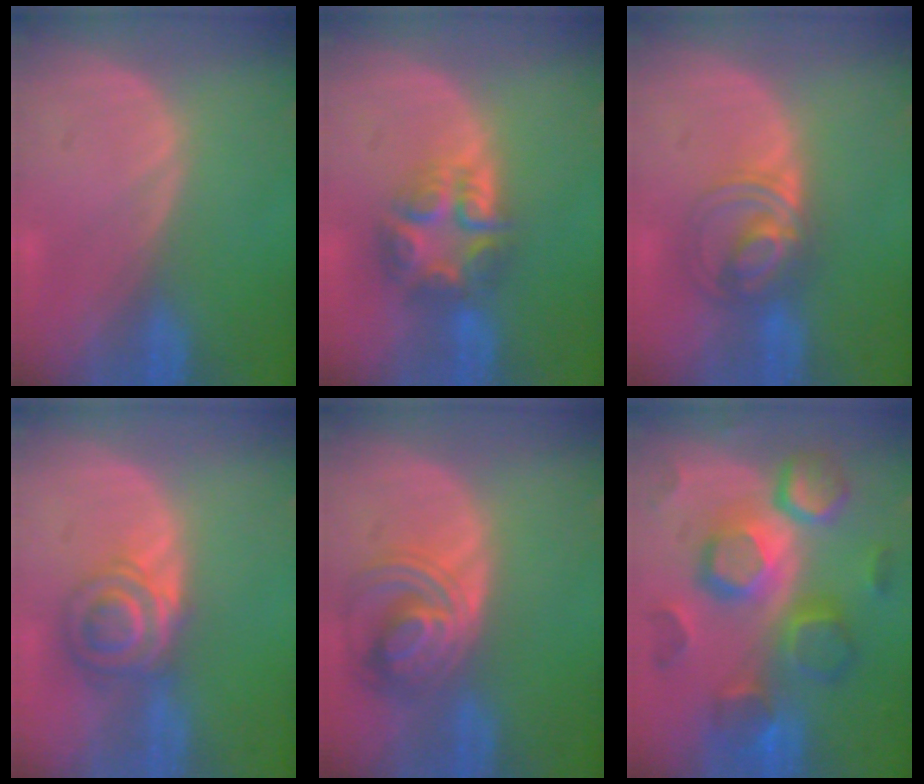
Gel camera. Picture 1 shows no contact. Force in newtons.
{"total": 7.8, "press": 6.7, "slide": 4.1}
{"total": 5.8, "press": 5.7, "slide": 0.5}
{"total": 6.7, "press": 5.9, "slide": 3.2}
{"total": 7.1, "press": 6.9, "slide": 1.8}
{"total": 12.0, "press": 11.9, "slide": 1.1}